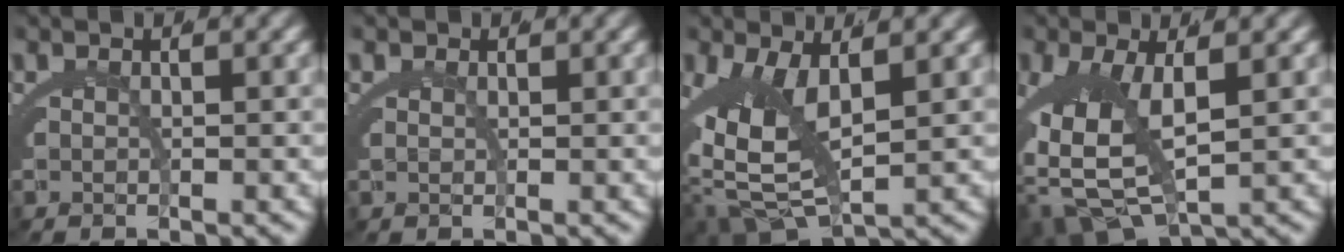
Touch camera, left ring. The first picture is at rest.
{"total": 1.0, "force": [0.8, 0.6, 0.3], "torque": [-0.013, -0.007, 0.021]}
{"total": 9.8, "force": [-1.0, 6.1, 7.7], "torque": [-0.176, -0.051, 0.007]}
{"total": 9.8, "force": [-2.0, 5.9, 7.5], "torque": [-0.173, -0.053, -0.007]}